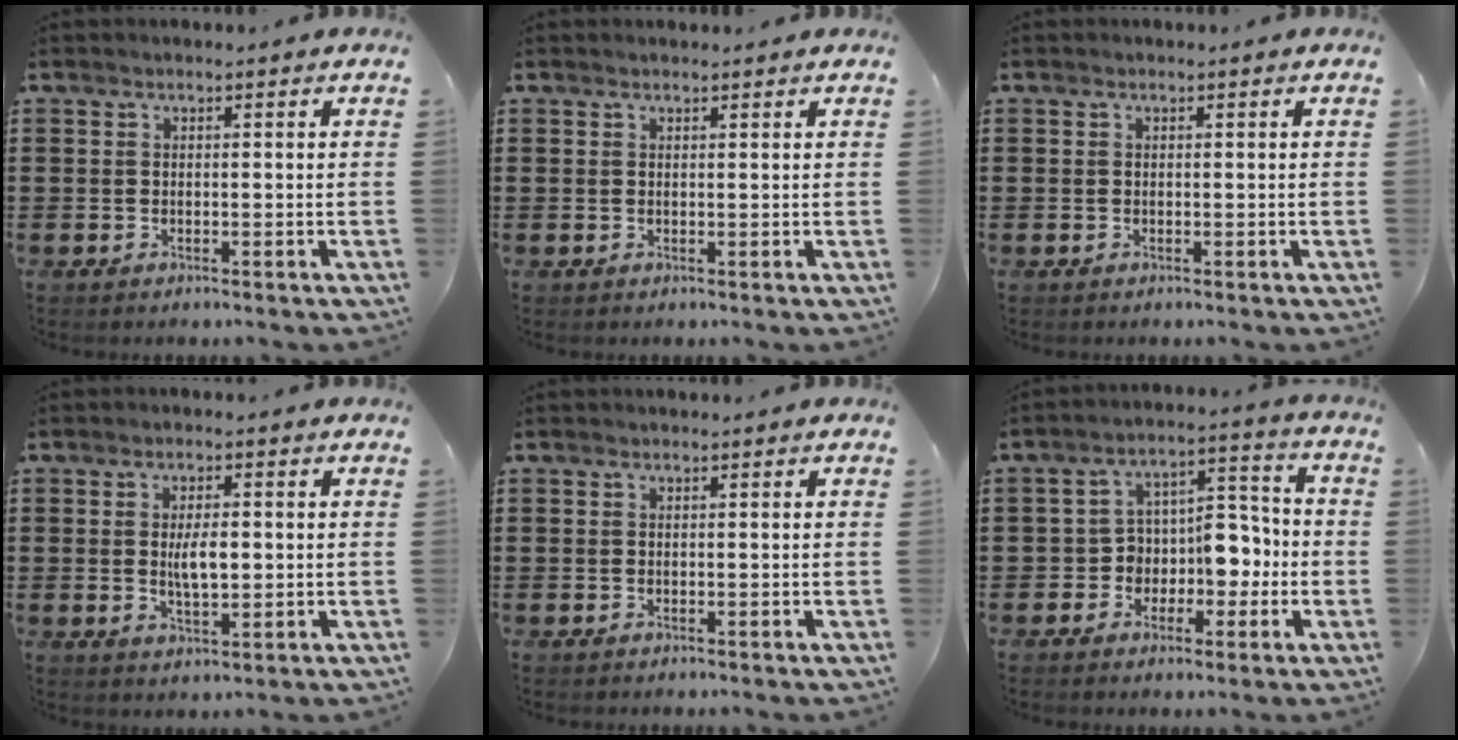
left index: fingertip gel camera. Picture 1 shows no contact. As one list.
[{"total": 0.5, "force": [0.5, 0.0, 0.2], "torque": [-0.005, -0.001, 0.011]}, {"total": 0.0}, {"total": 4.3, "force": [0.2, 1.5, 4.0], "torque": [-0.069, 0.000, 0.000]}, {"total": 0.0}, {"total": 6.7, "force": [-1.4, 5.7, 3.1], "torque": [-0.056, 0.003, -0.028]}]